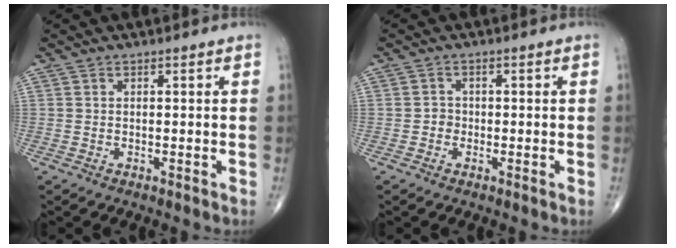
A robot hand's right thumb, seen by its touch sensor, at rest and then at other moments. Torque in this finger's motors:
{"motor_torque": [-0.19, -0.35, 0.04, -0.16, 0.00]}